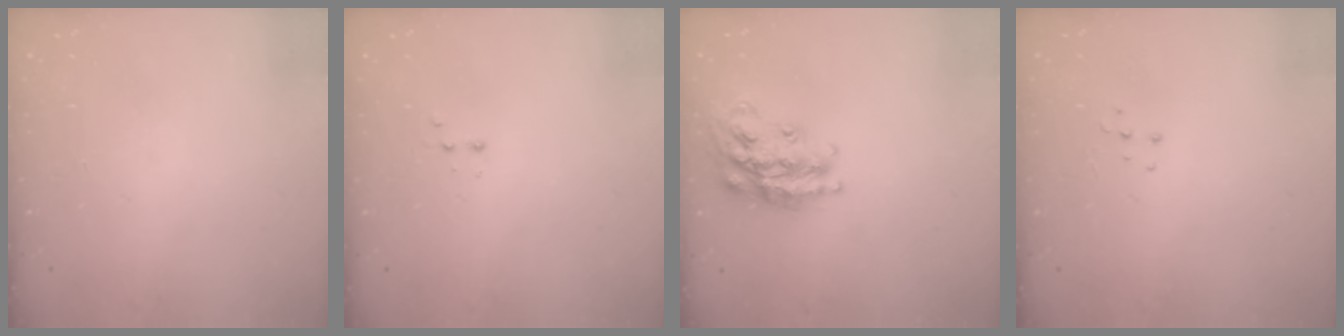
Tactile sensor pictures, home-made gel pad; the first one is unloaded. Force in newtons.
{"total": 2.4, "press": 2.2, "slide": 0.9}
{"total": 19.4, "press": 19.4, "slide": 1.4}
{"total": 4.3, "press": 4.3, "slide": 0.3}